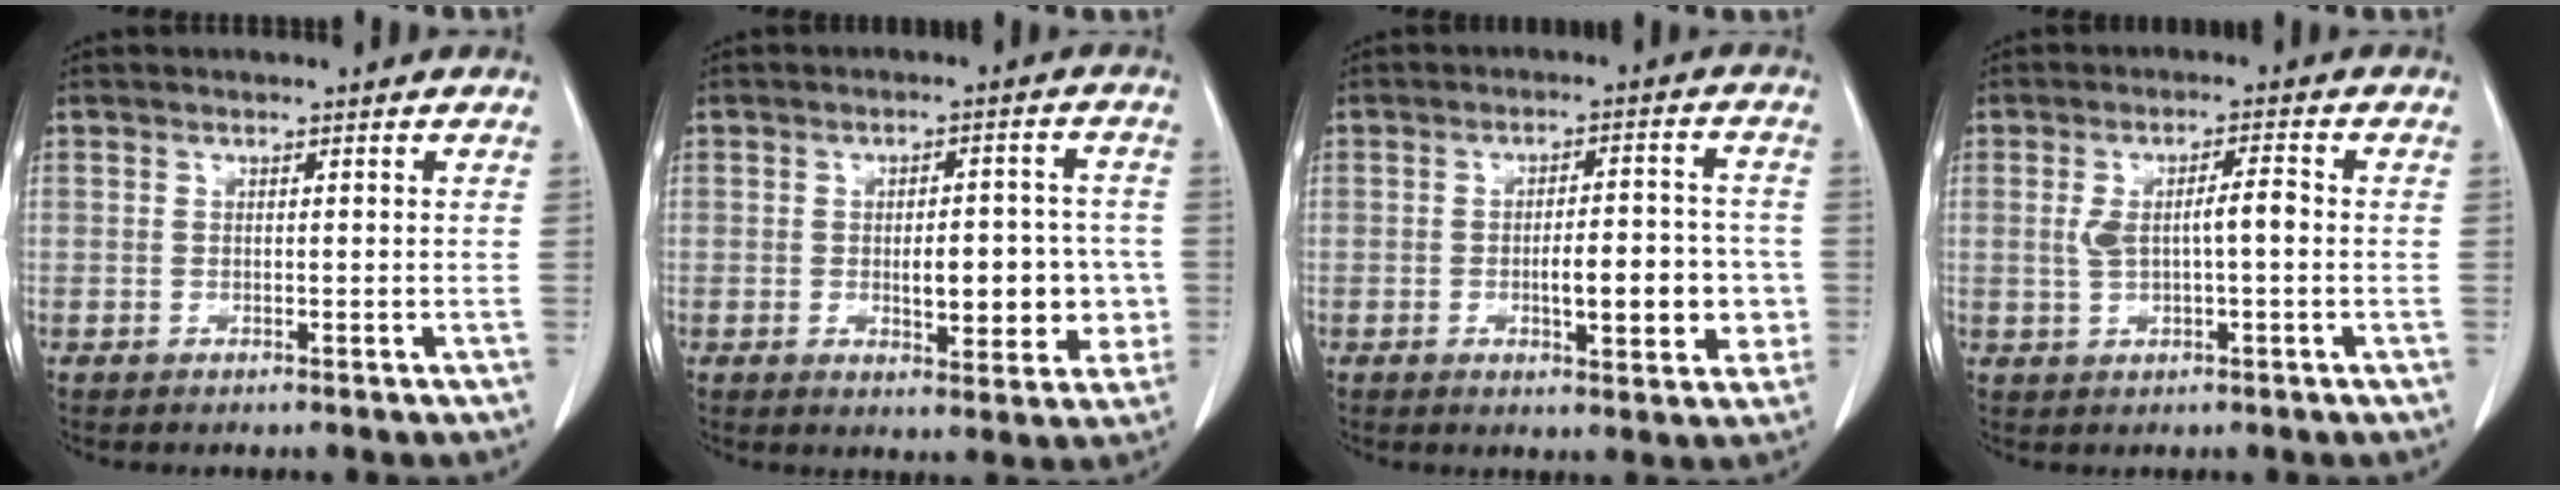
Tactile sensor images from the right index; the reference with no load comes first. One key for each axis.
{"total": 9.5, "fx": -1.2, "fy": 3.9, "fz": 8.6, "tx": -0.107, "ty": 0.012, "tz": -0.006}
{"total": 9.2, "fx": -1.8, "fy": 2.9, "fz": 8.5, "tx": -0.121, "ty": 0.011, "tz": -0.021}
{"total": 5.1, "fx": 0.2, "fy": 1.2, "fz": 4.9, "tx": -0.092, "ty": 0.016, "tz": 0.010}